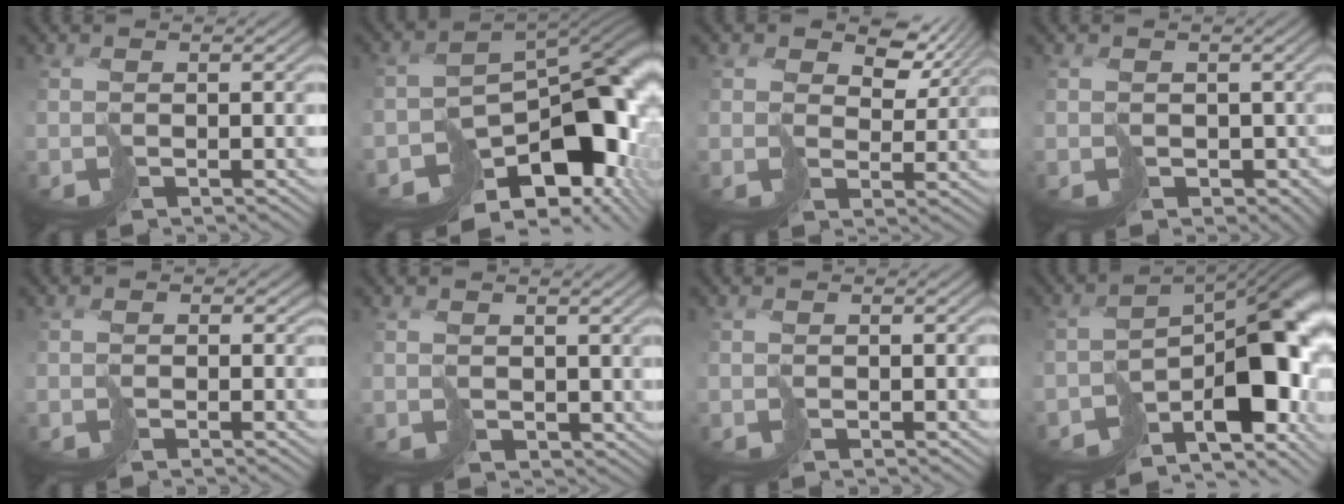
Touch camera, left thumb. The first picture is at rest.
{"total": 14.6, "force": [-6.5, 8.6, 9.9], "torque": [-0.119, -0.044, -0.072]}
{"total": 4.9, "force": [3.5, 3.1, 1.7], "torque": [-0.035, 0.000, 0.064]}
{"total": 3.4, "force": [-0.5, 3.1, 1.1], "torque": [-0.013, -0.007, -0.004]}
{"total": 0.9, "force": [0.0, 0.8, -0.1], "torque": [0.003, 0.001, -0.005]}
{"total": 1.8, "force": [1.1, 1.4, 0.4], "torque": [-0.020, -0.005, 0.026]}
{"total": 0.0}
{"total": 13.1, "force": [-5.9, 6.6, 9.7], "torque": [-0.134, -0.037, -0.077]}